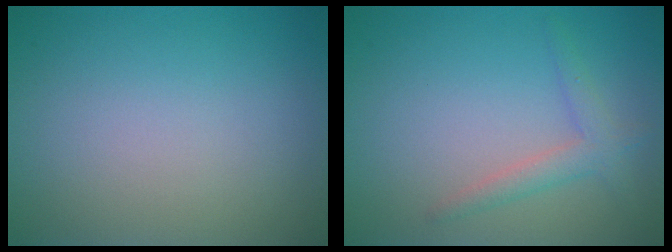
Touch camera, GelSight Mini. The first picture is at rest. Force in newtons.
{"total": 2.1, "press": 2.1, "slide": 0.1}